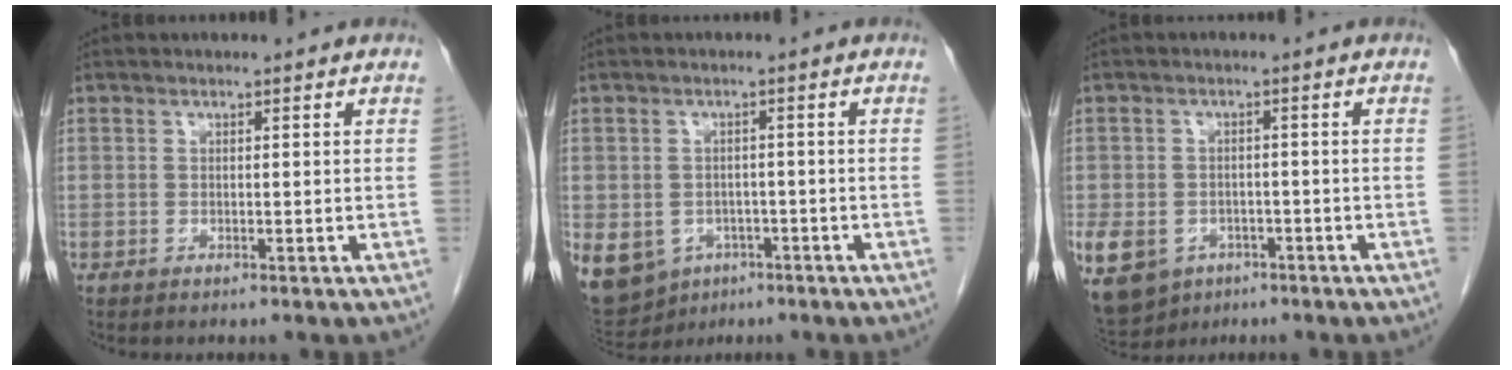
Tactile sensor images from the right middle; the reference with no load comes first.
{"total": 18.9, "force": [-8.5, 15.1, 7.5], "torque": [-0.250, -0.005, -0.111]}
{"total": 18.8, "force": [-8.8, 14.7, 7.8], "torque": [-0.266, -0.014, -0.125]}